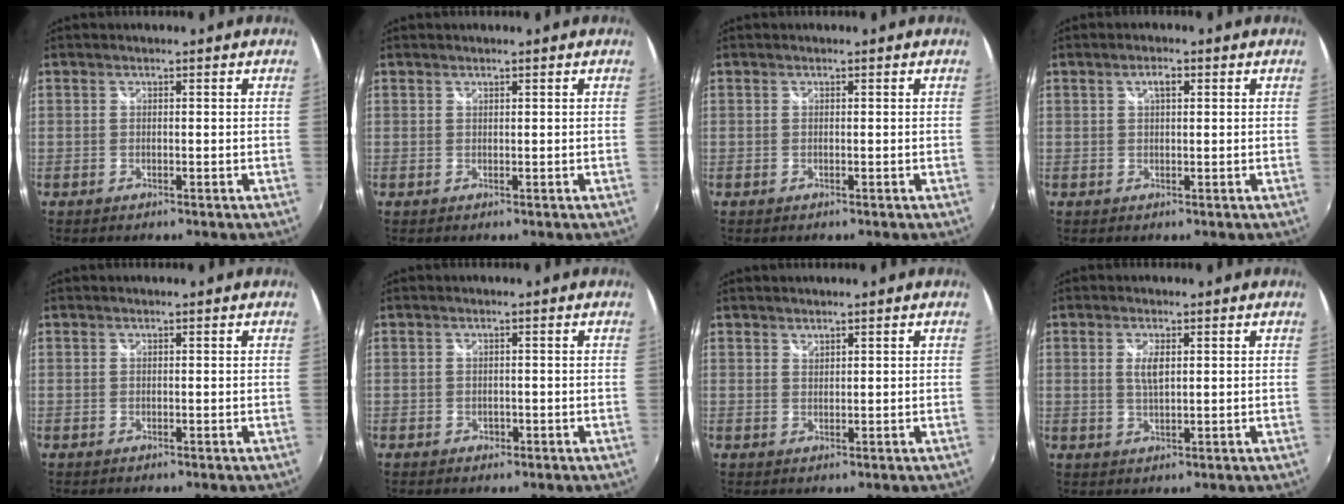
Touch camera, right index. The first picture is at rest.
{"total": 0.0}
{"total": 0.0}
{"total": 2.1, "force": [0.8, 0.9, 1.8], "torque": [-0.030, 0.006, 0.012]}
{"total": 0.0}
{"total": 1.4, "force": [-0.7, 1.2, 0.4], "torque": [-0.007, -0.003, -0.009]}
{"total": 1.0, "force": [1.0, 0.3, 0.1], "torque": [-0.001, 0.001, 0.018]}
{"total": 3.2, "force": [0.8, 1.0, 2.9], "torque": [-0.055, -0.003, 0.015]}